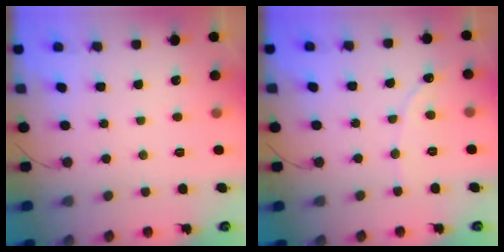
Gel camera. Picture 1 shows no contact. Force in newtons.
{"total": 2.2, "press": 2.2, "slide": 0.2}